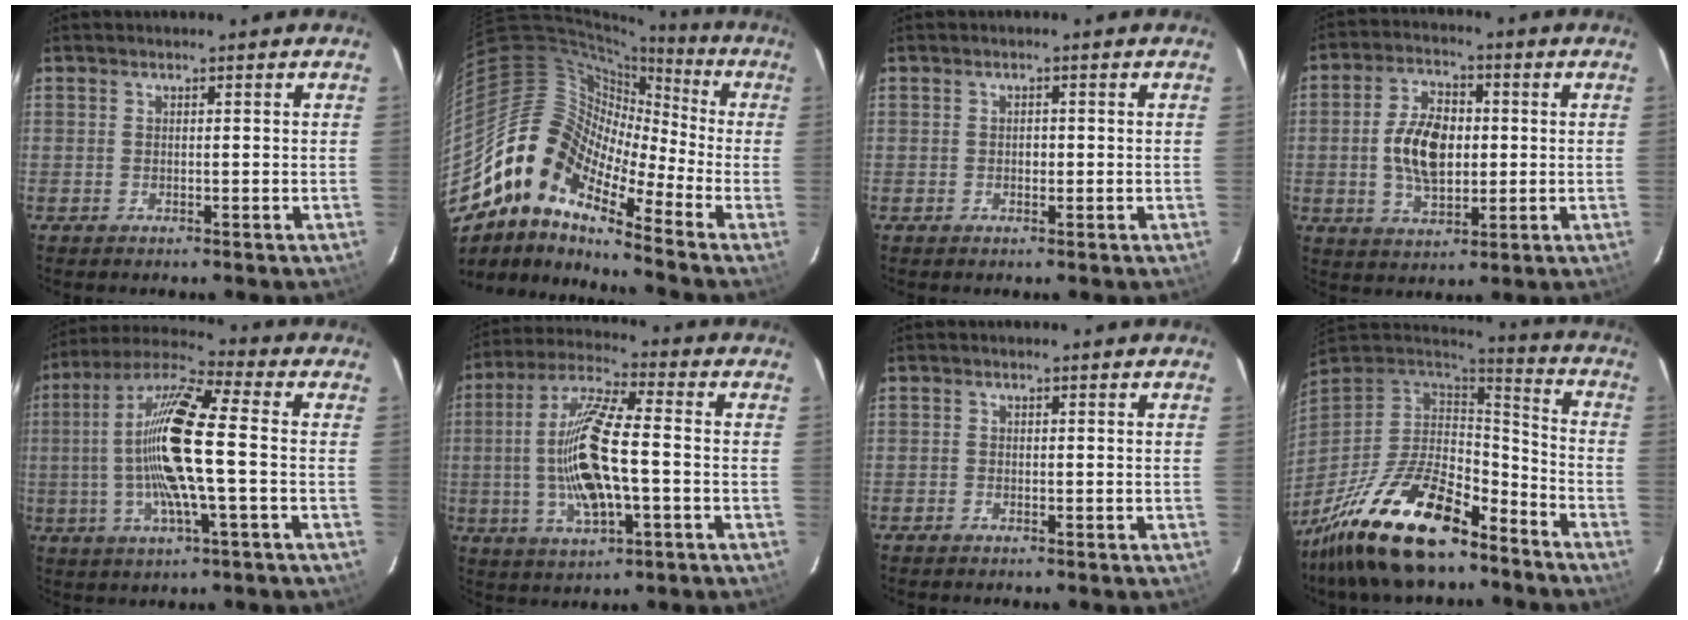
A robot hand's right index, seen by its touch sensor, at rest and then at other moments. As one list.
[{"total": 16.1, "force": [-10.2, 6.6, 10.5], "torque": [-0.165, -0.004, -0.213]}, {"total": 1.1, "force": [-0.2, 0.8, 0.7], "torque": [-0.010, 0.004, -0.003]}, {"total": 10.5, "force": [-0.1, 6.2, 8.4], "torque": [-0.162, 0.013, 0.002]}, {"total": 16.0, "force": [-1.2, 1.7, 15.9], "torque": [-0.304, 0.005, -0.032]}, {"total": 15.2, "force": [-2.3, 4.1, 14.4], "torque": [-0.289, 0.000, -0.043]}, {"total": 0.7, "force": [-0.6, 0.3, 0.0], "torque": [-0.002, 0.001, -0.014]}, {"total": 23.7, "force": [-16.1, 8.7, 15.0], "torque": [-0.300, -0.022, -0.274]}]